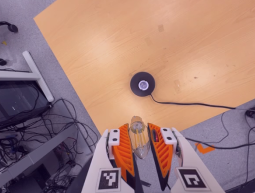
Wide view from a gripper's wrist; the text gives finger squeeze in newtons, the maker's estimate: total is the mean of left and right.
{"total": 14.6, "left": 15.7, "right": 13.5}